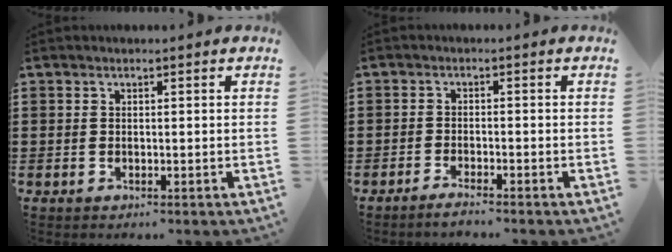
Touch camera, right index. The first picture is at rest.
{"total": 1.8, "force": [-1.7, -0.1, 0.6], "torque": [-0.010, 0.000, -0.031]}